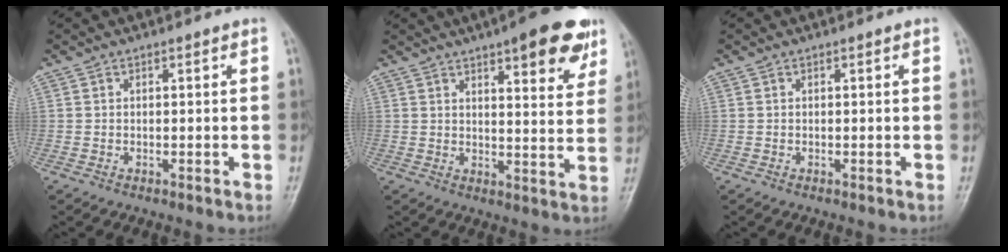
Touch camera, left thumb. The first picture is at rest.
{"total": 13.4, "force": [7.9, 4.0, 10.0], "torque": [-0.095, -0.033, 0.102]}
{"total": 0.0}